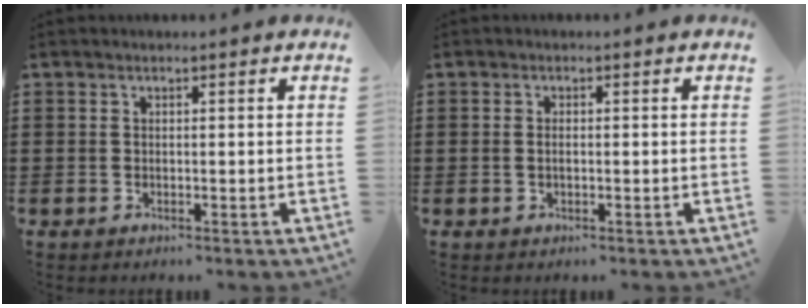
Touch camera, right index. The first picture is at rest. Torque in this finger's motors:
{"motor_torque": [1.07, 1.06, -0.04, -0.01]}